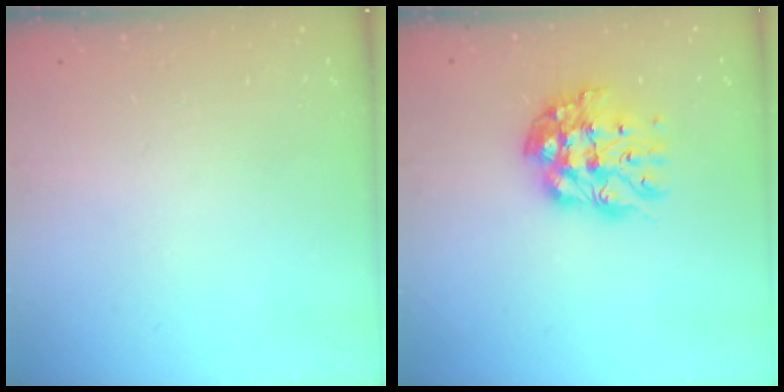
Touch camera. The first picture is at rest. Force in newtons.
{"total": 11.8, "press": 11.7, "slide": 1.2}